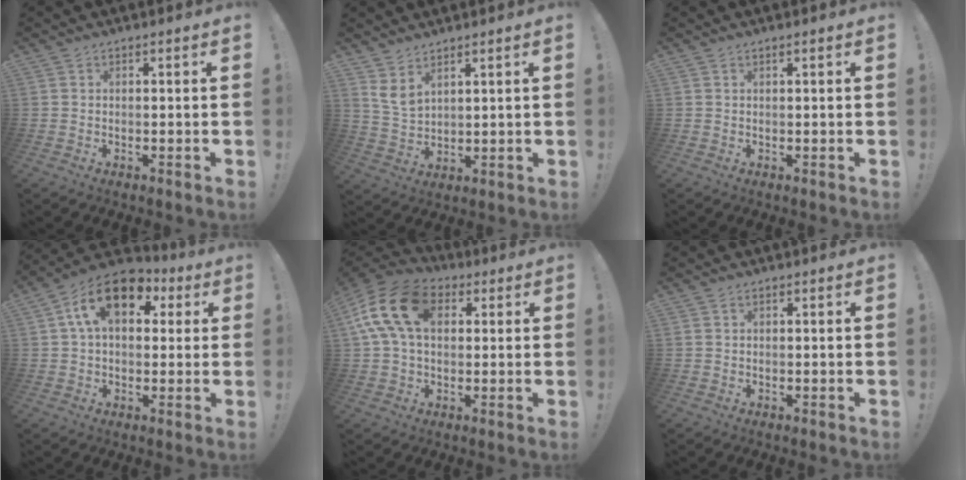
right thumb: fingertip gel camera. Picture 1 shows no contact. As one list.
[{"total": 5.8, "force": [4.0, 2.5, 3.4], "torque": [-0.072, -0.024, 0.076]}, {"total": 1.0, "force": [0.5, -0.2, 0.8], "torque": [-0.015, 0.000, 0.008]}, {"total": 16.0, "force": [5.6, 9.7, 11.4], "torque": [-0.191, 0.003, 0.100]}, {"total": 17.4, "force": [4.7, 11.4, 12.3], "torque": [-0.234, 0.006, 0.085]}, {"total": 0.5, "force": [0.4, 0.2, 0.3], "torque": [-0.011, 0.002, 0.008]}]